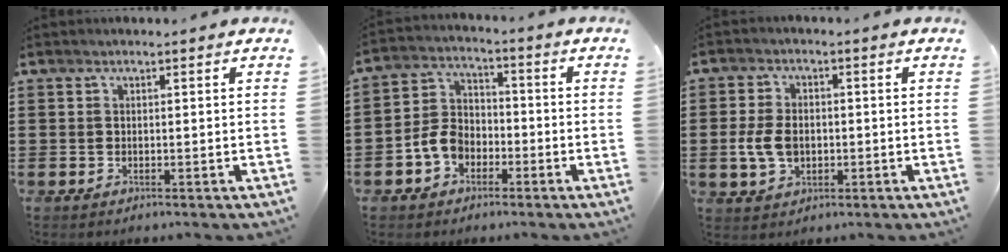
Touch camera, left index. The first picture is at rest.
{"total": 6.0, "force": [-3.0, 4.4, 2.8], "torque": [-0.082, 0.010, -0.065]}
{"total": 5.5, "force": [-0.8, 3.8, 3.9], "torque": [-0.102, 0.001, -0.022]}